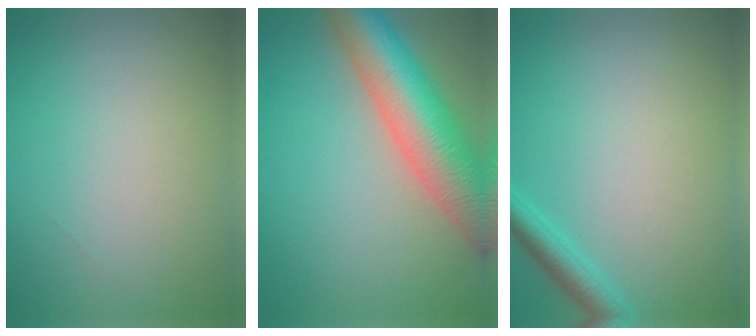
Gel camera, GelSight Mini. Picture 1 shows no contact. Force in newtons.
{"total": 10.3, "press": 10.3, "slide": 0.4}
{"total": 2.3, "press": 2.3, "slide": 0.1}